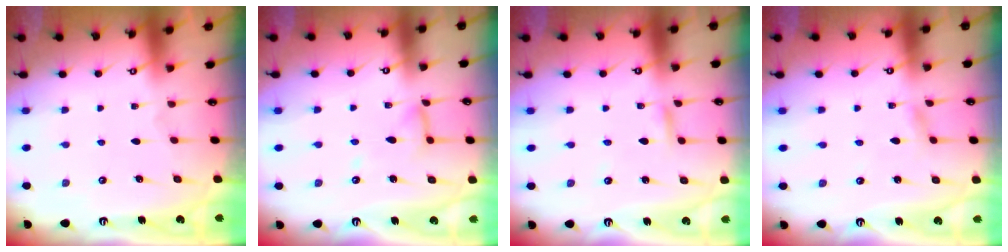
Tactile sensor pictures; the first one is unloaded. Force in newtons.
{"total": 7.7, "press": 7.7, "slide": 0.7}
{"total": 2.1, "press": 2.1, "slide": 0.1}
{"total": 2.3, "press": 2.3, "slide": 0.2}